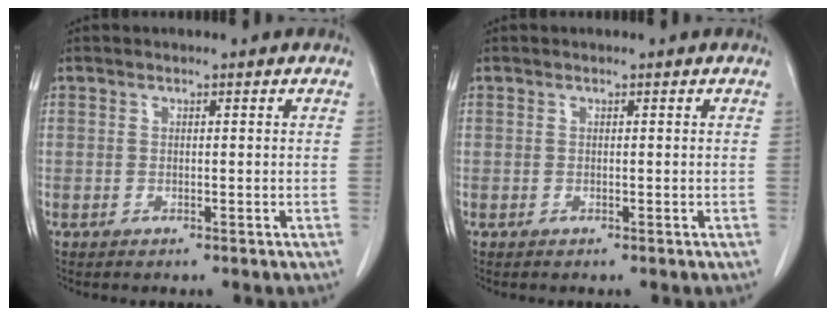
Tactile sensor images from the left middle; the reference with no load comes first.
{"total": 0.0}